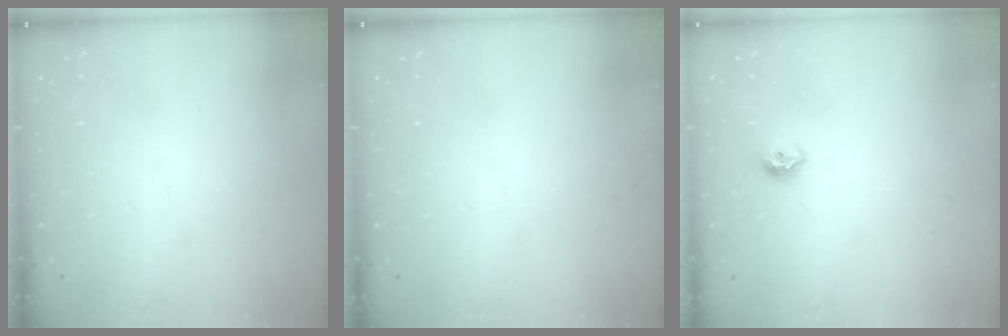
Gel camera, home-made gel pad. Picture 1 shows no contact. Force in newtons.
{"total": 0.0}
{"total": 7.2, "press": 7.2, "slide": 1.0}